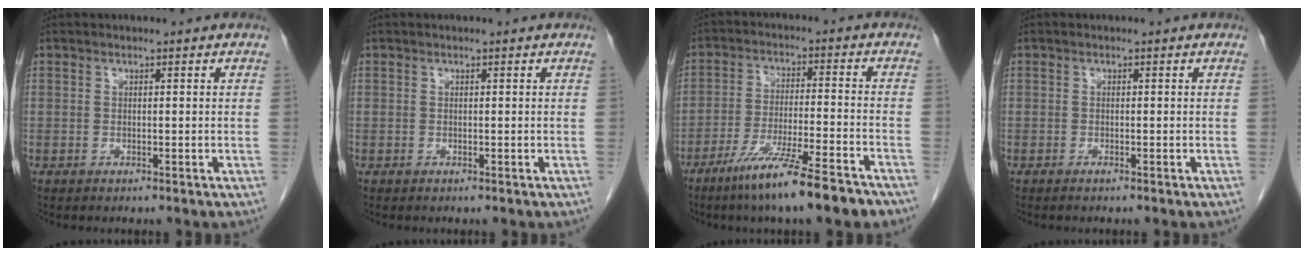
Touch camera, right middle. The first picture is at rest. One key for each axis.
{"total": 0.0}
{"total": 12.6, "fx": -9.0, "fy": 0.3, "fz": 8.8, "tx": -0.147, "ty": -0.032, "tz": -0.147}
{"total": 0.5, "fx": -0.4, "fy": 0.0, "fz": 0.3, "tx": -0.008, "ty": 0.000, "tz": -0.008}